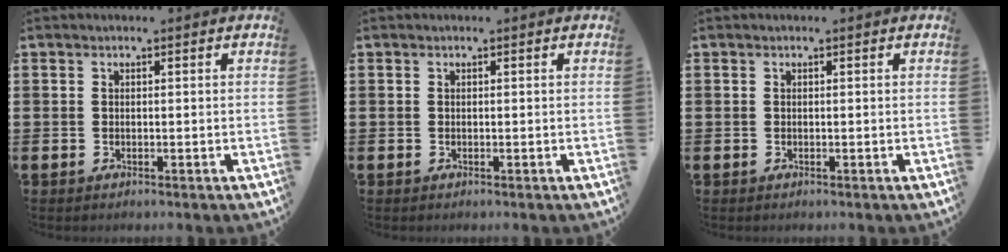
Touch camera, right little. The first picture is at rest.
{"total": 0.0}
{"total": 0.0}